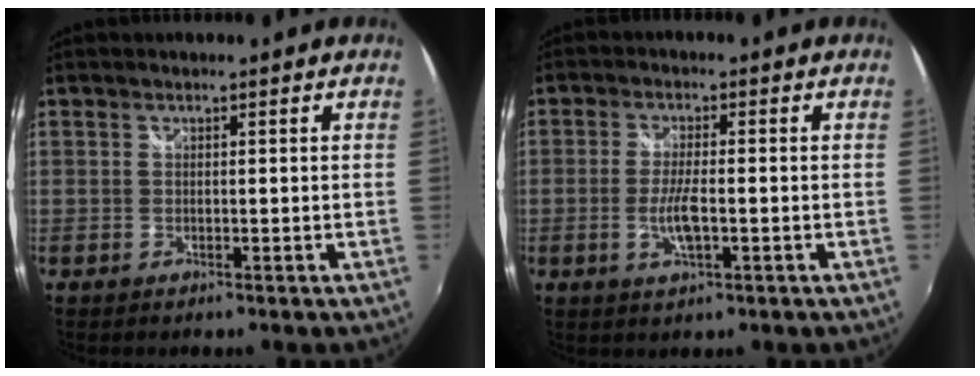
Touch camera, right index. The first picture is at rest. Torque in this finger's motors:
{"motor_torque": [0.02, 0.19, 0.12, 0.02]}